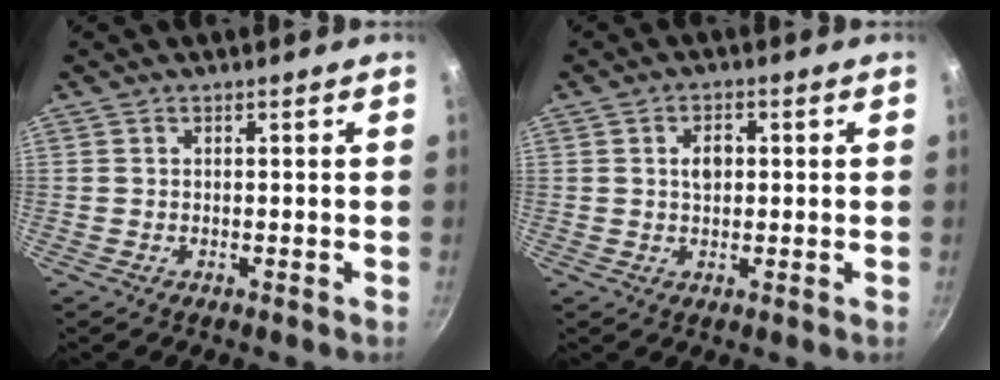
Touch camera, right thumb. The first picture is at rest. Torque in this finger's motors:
{"motor_torque": [-0.64, 0.22, 0.31, 0.23, 0.01]}